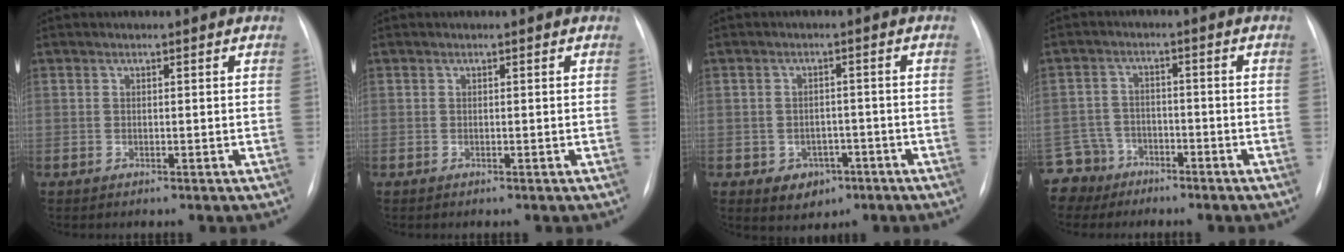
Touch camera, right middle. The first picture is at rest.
{"total": 0.0}
{"total": 4.6, "force": [-2.1, 3.6, 1.8], "torque": [-0.019, 0.010, -0.018]}
{"total": 6.2, "force": [-4.6, 4.0, -0.6], "torque": [0.009, 0.002, -0.087]}